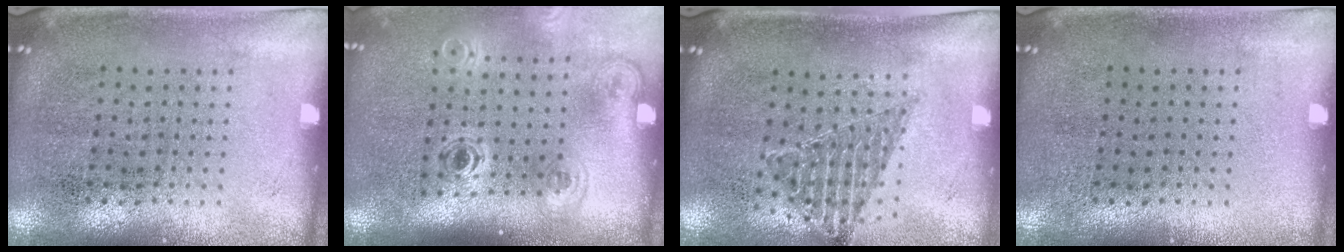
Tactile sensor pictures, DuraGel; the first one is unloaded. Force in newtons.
{"total": 1.8, "press": 1.2, "slide": 1.4}
{"total": 1.0, "press": 0.9, "slide": 0.4}
{"total": 0.0}